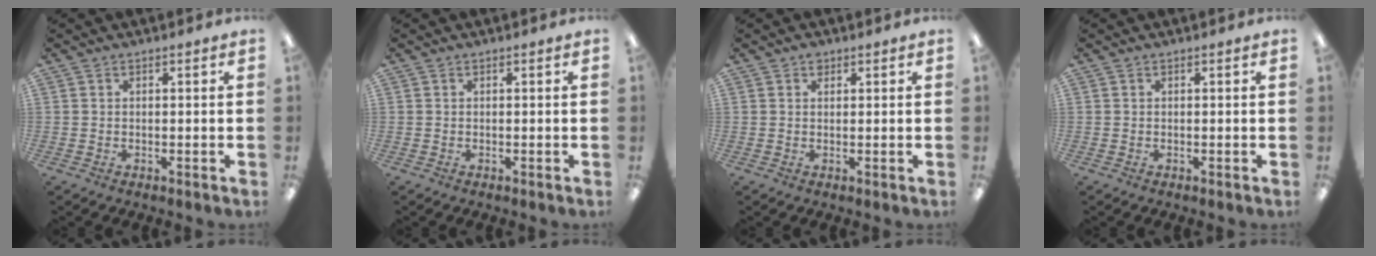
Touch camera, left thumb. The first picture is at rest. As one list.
[{"total": 0.0}, {"total": 1.4, "force": [1.0, 0.8, 0.6], "torque": [-0.005, -0.002, 0.016]}, {"total": 0.0}]